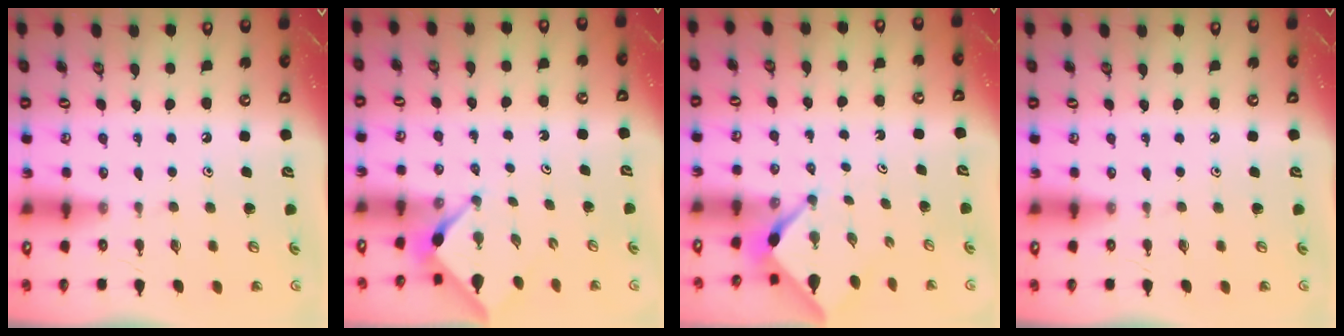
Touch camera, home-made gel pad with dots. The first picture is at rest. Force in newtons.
{"total": 2.9, "press": 2.9, "slide": 0.4}
{"total": 2.2, "press": 2.2, "slide": 0.3}
{"total": 0.0}